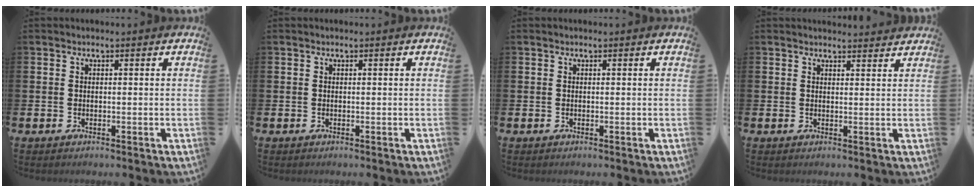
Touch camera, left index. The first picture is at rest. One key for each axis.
{"total": 0.0}
{"total": 0.0}
{"total": 2.0, "fx": 2.0, "fy": 0.3, "fz": -0.2, "tx": 0.007, "ty": -0.011, "tz": 0.035}